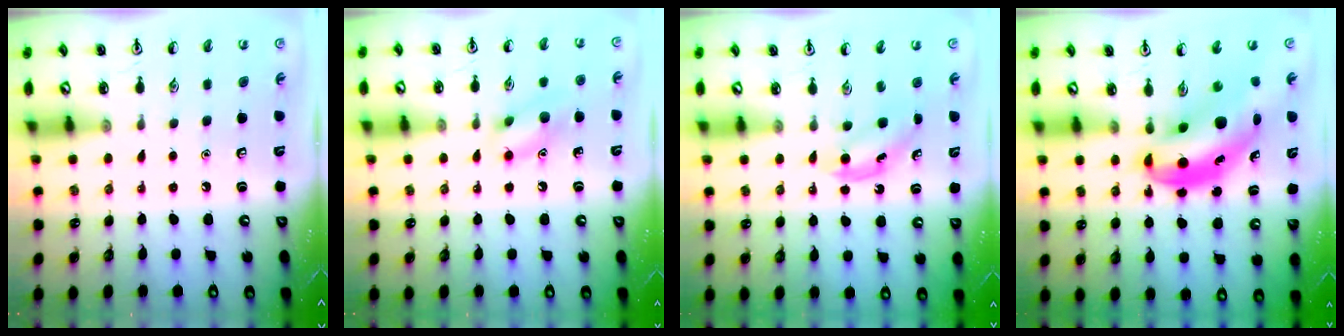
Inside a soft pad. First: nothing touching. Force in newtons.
{"total": 9.4, "press": 9.4, "slide": 0.9}
{"total": 4.5, "press": 4.2, "slide": 1.5}
{"total": 8.1, "press": 7.8, "slide": 2.0}